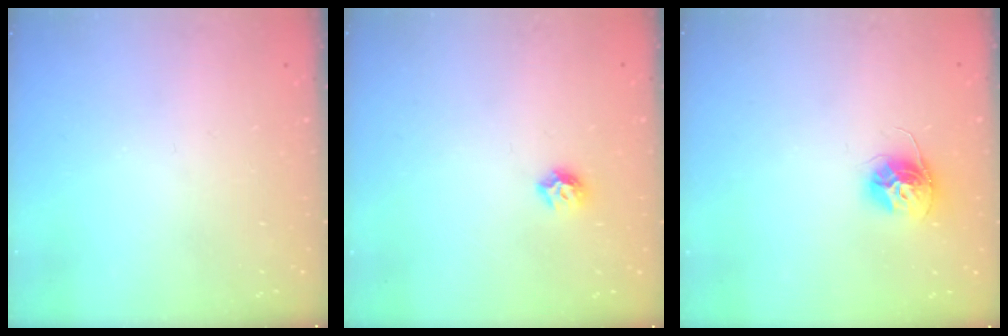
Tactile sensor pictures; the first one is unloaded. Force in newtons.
{"total": 6.0, "press": 5.9, "slide": 0.8}
{"total": 11.3, "press": 11.2, "slide": 0.8}